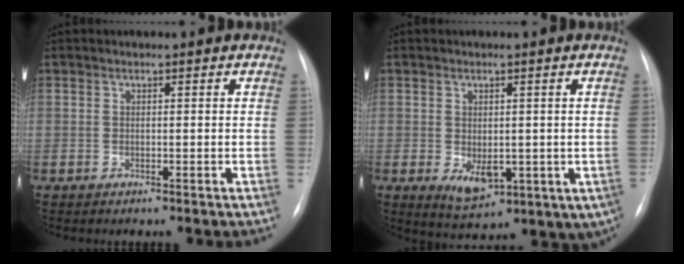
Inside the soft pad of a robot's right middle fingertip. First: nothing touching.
{"total": 9.2, "force": [-2.6, 5.2, 7.1], "torque": [-0.085, -0.004, -0.020]}